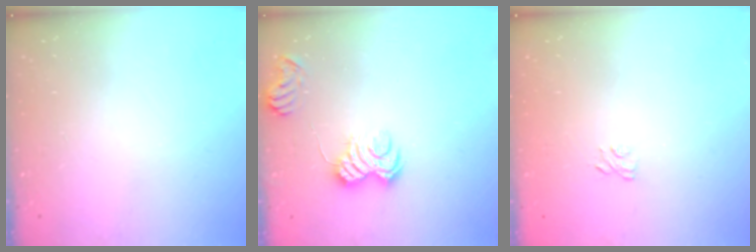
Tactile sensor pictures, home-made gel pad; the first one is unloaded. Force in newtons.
{"total": 6.4, "press": 6.3, "slide": 1.4}
{"total": 5.2, "press": 5.1, "slide": 1.3}